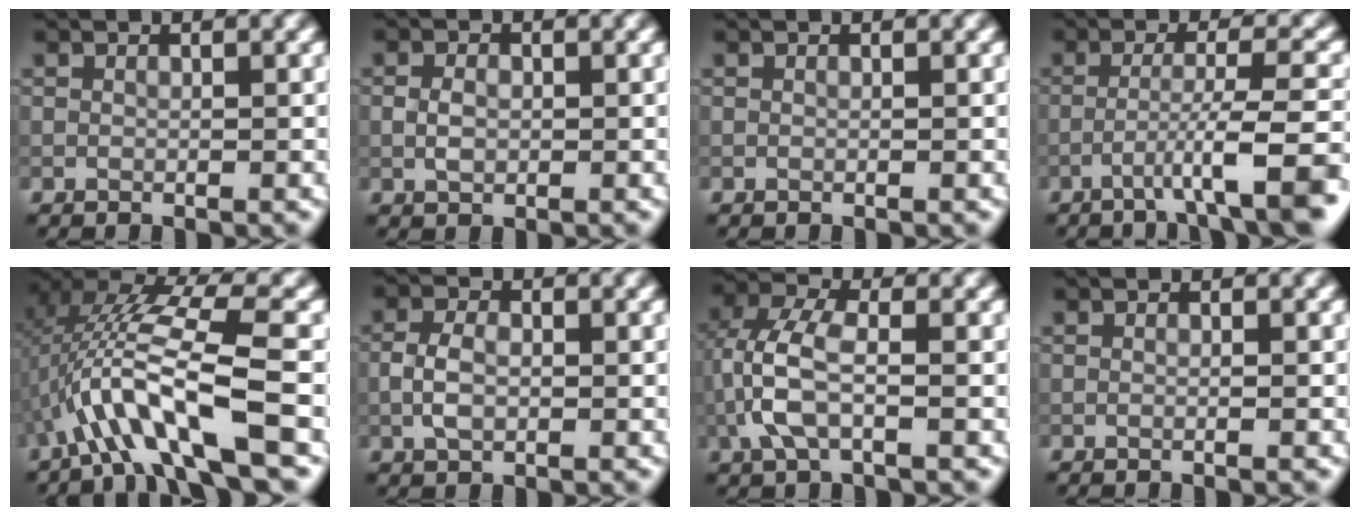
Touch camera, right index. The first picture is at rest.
{"total": 1.7, "force": [-0.2, 1.2, 1.2], "torque": [-0.024, 0.001, -0.005]}
{"total": 0.0}
{"total": 6.1, "force": [-3.1, 0.7, 5.2], "torque": [-0.077, 0.009, -0.056]}
{"total": 8.7, "force": [-2.3, 1.9, 8.2], "torque": [-0.163, 0.020, -0.047]}
{"total": 2.8, "force": [-0.4, 1.7, 2.1], "torque": [-0.046, 0.002, -0.011]}
{"total": 5.1, "force": [-1.1, 2.4, 4.4], "torque": [-0.105, 0.013, -0.029]}
{"total": 0.6, "force": [-0.2, 0.2, 0.6], "torque": [-0.007, -0.005, -0.010]}